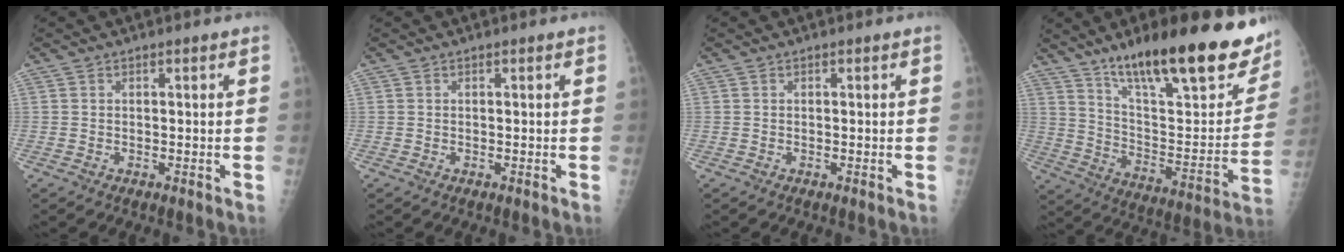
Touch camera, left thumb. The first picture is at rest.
{"total": 0.0}
{"total": 0.0}
{"total": 30.2, "force": [20.2, 8.1, 21.0], "torque": [-0.275, -0.073, 0.310]}